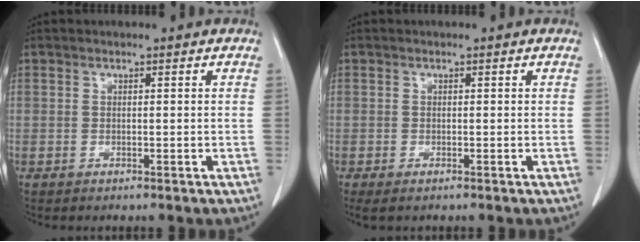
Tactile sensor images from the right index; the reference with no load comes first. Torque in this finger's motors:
{"motor_torque": [0.20, -0.17, 0.16, 0.02]}